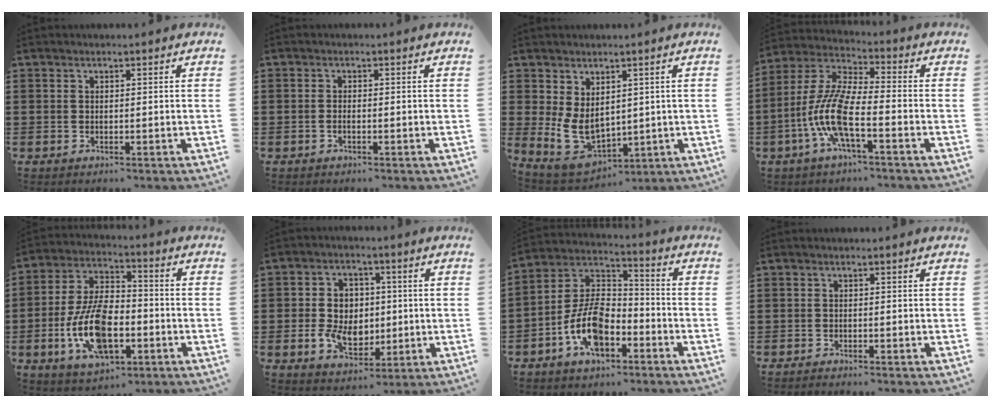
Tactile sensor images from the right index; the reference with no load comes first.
{"total": 0.7, "force": [-0.4, 0.2, 0.6], "torque": [-0.011, -0.004, -0.006]}
{"total": 7.3, "force": [0.5, 5.2, 5.1], "torque": [-0.134, -0.002, 0.013]}
{"total": 10.0, "force": [-3.8, 2.3, 8.9], "torque": [-0.218, -0.015, -0.080]}
{"total": 12.5, "force": [-3.8, 6.3, 10.1], "torque": [-0.224, 0.003, -0.071]}
{"total": 7.6, "force": [-0.6, 6.0, 4.6], "torque": [-0.095, 0.014, -0.012]}
{"total": 10.3, "force": [-4.9, 5.3, 7.2], "torque": [-0.168, 0.006, -0.096]}
{"total": 0.8, "force": [-0.7, -0.1, 0.1], "torque": [-0.005, -0.005, -0.014]}